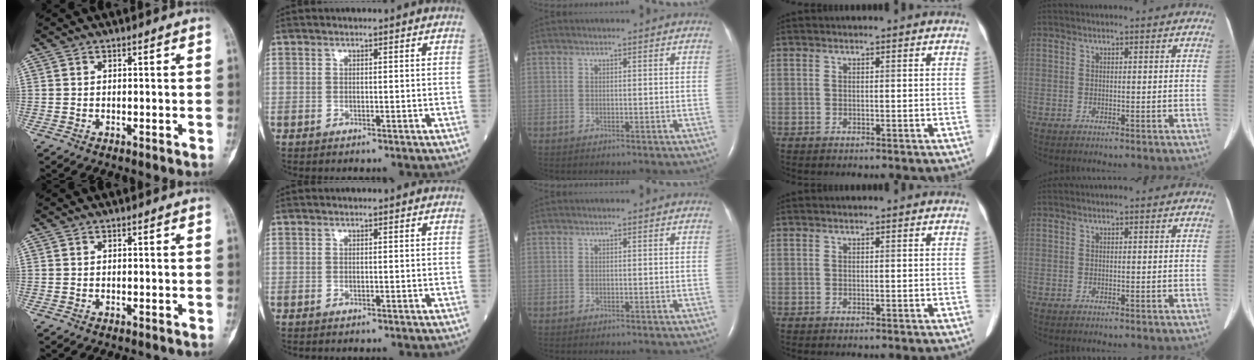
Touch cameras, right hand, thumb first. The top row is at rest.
{}